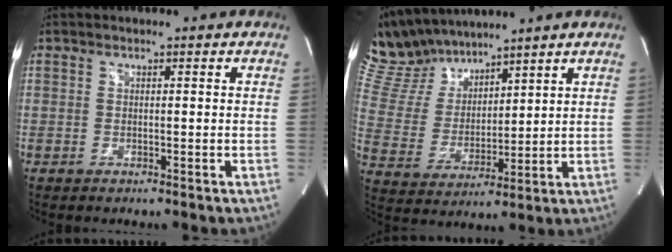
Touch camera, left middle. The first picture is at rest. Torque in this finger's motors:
{"motor_torque": [-0.02, -0.51, -0.10, -0.15]}